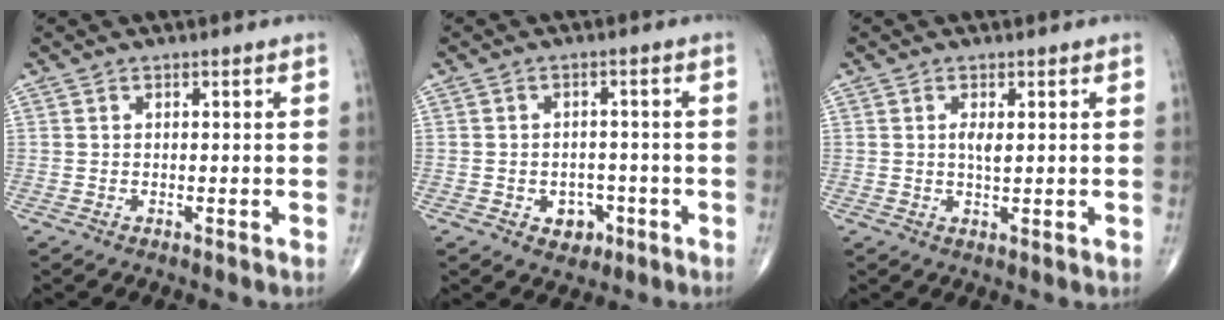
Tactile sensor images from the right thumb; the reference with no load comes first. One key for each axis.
{"total": 4.4, "fx": -1.8, "fy": 3.5, "fz": 2.1, "tx": -0.004, "ty": 0.013, "tz": -0.019}
{"total": 2.3, "fx": 0.5, "fy": 0.7, "fz": 2.1, "tx": -0.039, "ty": -0.005, "tz": 0.011}